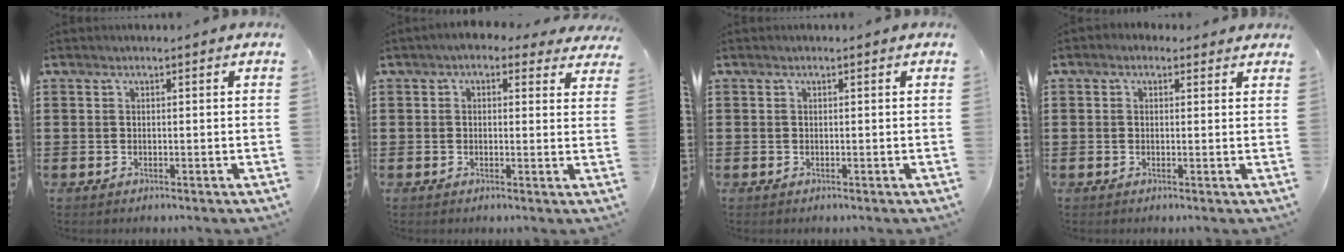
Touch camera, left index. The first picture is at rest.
{"total": 2.4, "force": [1.4, 1.3, 1.5], "torque": [-0.027, 0.002, 0.021]}
{"total": 0.0}
{"total": 1.2, "force": [0.6, 0.9, 0.5], "torque": [-0.012, 0.007, 0.011]}